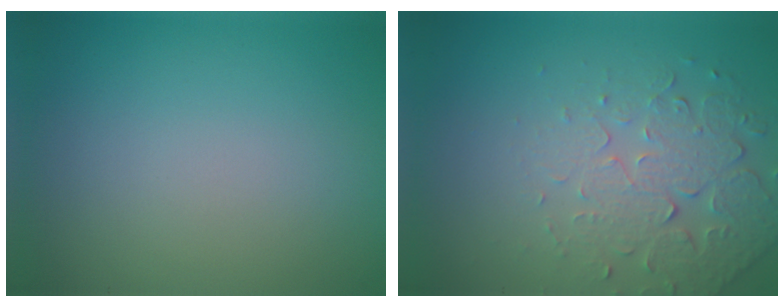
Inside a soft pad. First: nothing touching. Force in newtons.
{"total": 5.1, "press": 3.7, "slide": 3.5}